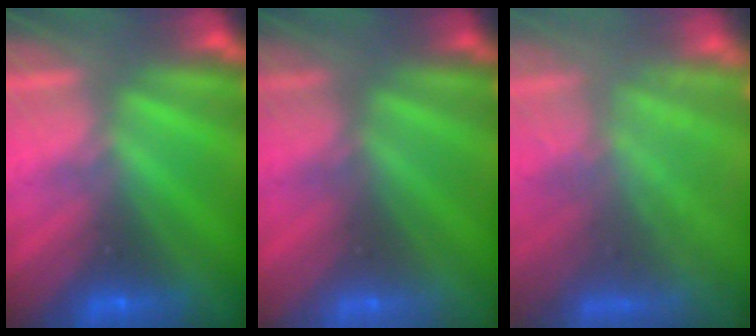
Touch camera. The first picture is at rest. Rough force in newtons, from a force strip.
{"total": 3.0}
{"total": 9.5}